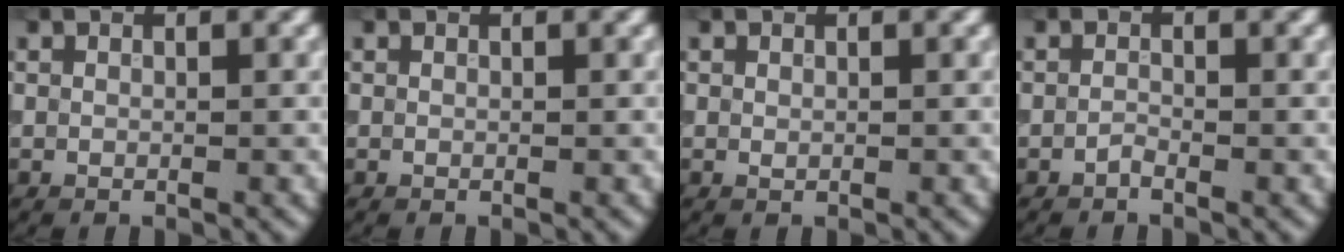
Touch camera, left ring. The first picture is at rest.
{"total": 0.0}
{"total": 0.0}
{"total": 0.6, "force": [-0.5, 0.1, 0.3], "torque": [-0.005, 0.002, -0.011]}